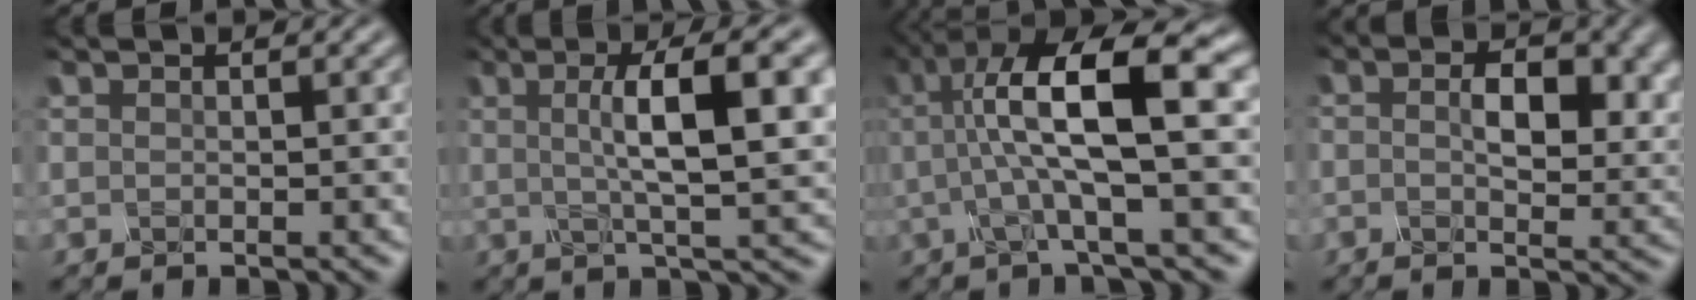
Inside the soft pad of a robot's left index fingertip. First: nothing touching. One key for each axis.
{"total": 7.9, "fx": 0.7, "fy": 1.3, "fz": 7.8, "tx": -0.108, "ty": 0.005, "tz": 0.026}
{"total": 9.3, "fx": 0.6, "fy": 1.8, "fz": 9.2, "tx": -0.149, "ty": 0.009, "tz": 0.027}
{"total": 4.2, "fx": -0.5, "fy": 2.1, "fz": 3.5, "tx": -0.062, "ty": -0.008, "tz": 0.012}